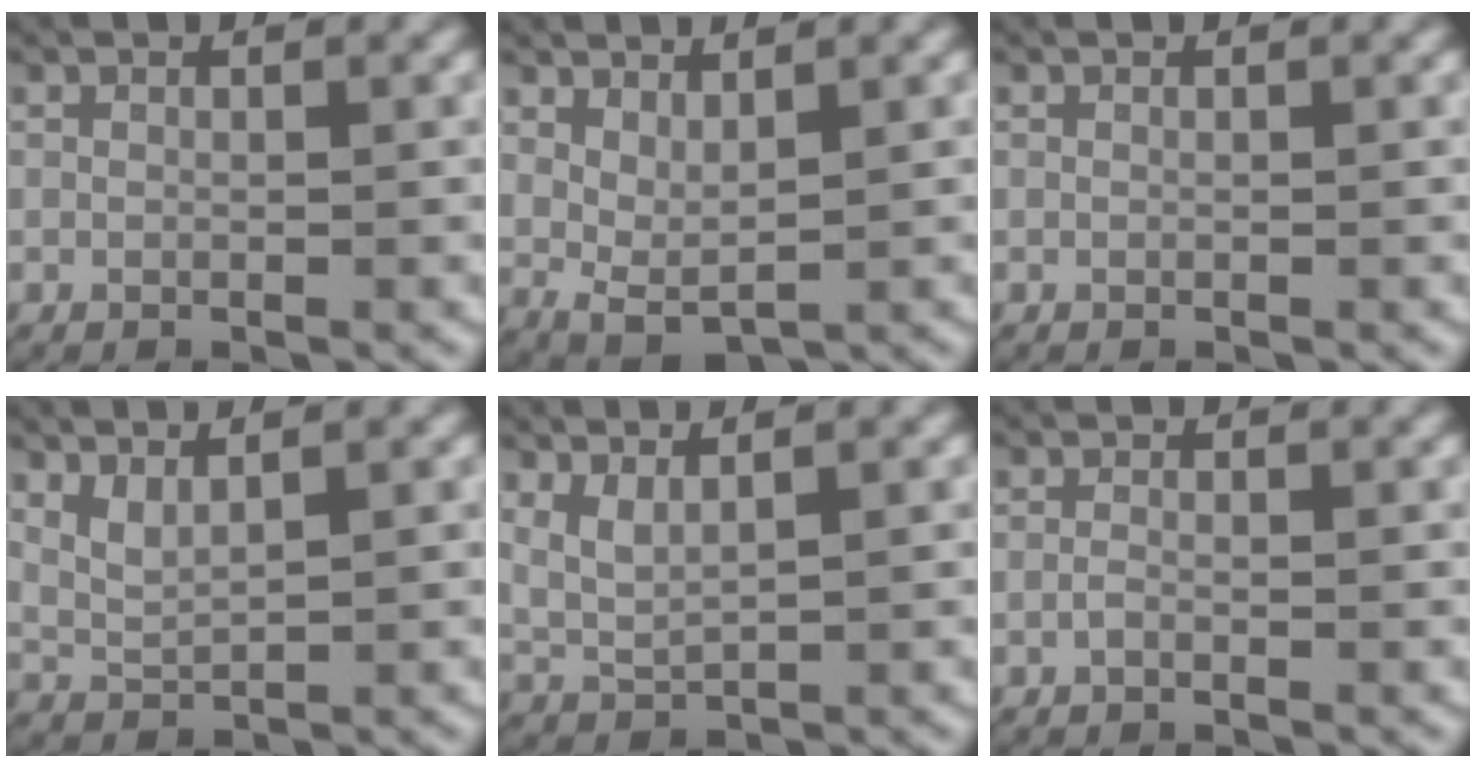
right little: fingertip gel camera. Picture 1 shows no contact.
{"total": 3.1, "force": [0.6, 2.0, 2.2], "torque": [-0.054, -0.017, 0.021]}
{"total": 0.0}
{"total": 2.6, "force": [1.3, 1.6, 1.5], "torque": [-0.041, -0.006, 0.029]}
{"total": 3.4, "force": [1.1, 2.5, 2.0], "torque": [-0.058, -0.006, 0.025]}
{"total": 0.7, "force": [-0.6, 0.2, 0.4], "torque": [-0.016, -0.005, -0.011]}